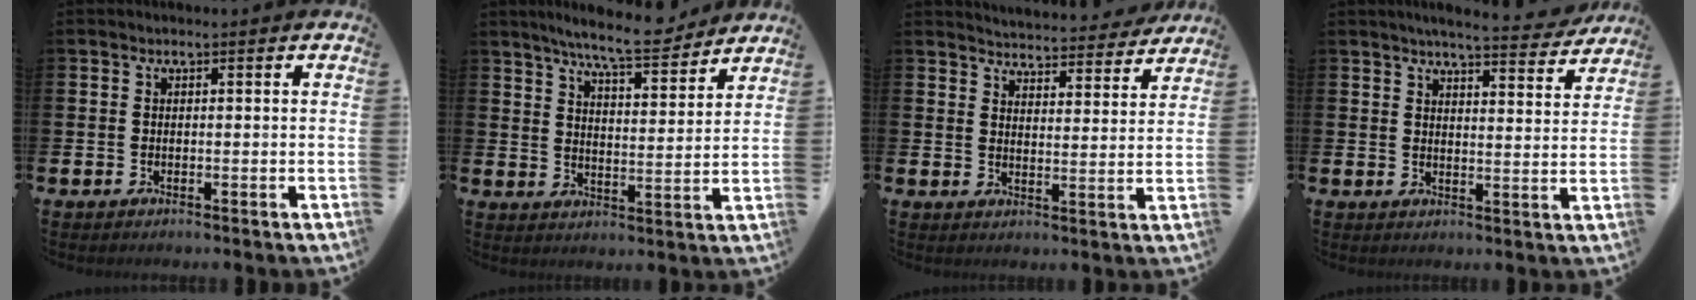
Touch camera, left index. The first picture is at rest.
{"total": 8.2, "force": [7.6, 0.5, 2.9], "torque": [-0.069, -0.042, 0.133]}
{"total": 4.9, "force": [4.8, 0.5, 0.0], "torque": [-0.005, -0.045, 0.082]}
{"total": 5.6, "force": [5.3, 0.2, 1.7], "torque": [-0.035, -0.030, 0.091]}